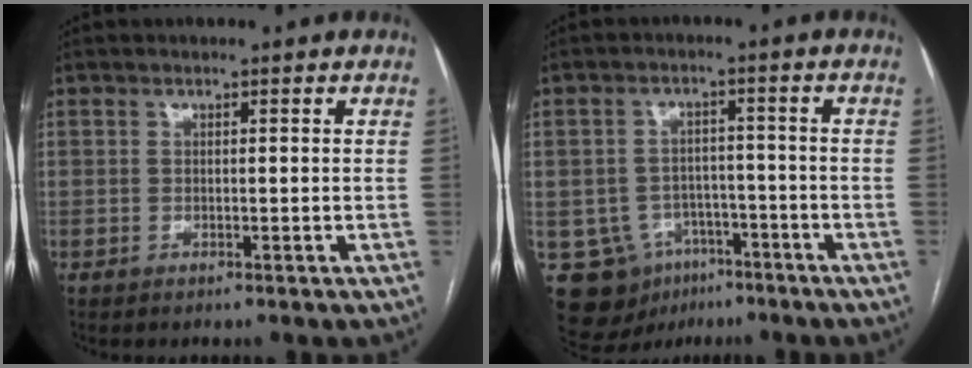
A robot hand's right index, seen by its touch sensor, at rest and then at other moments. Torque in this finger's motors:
{"motor_torque": [-0.41, 0.22, -0.80, -0.21]}